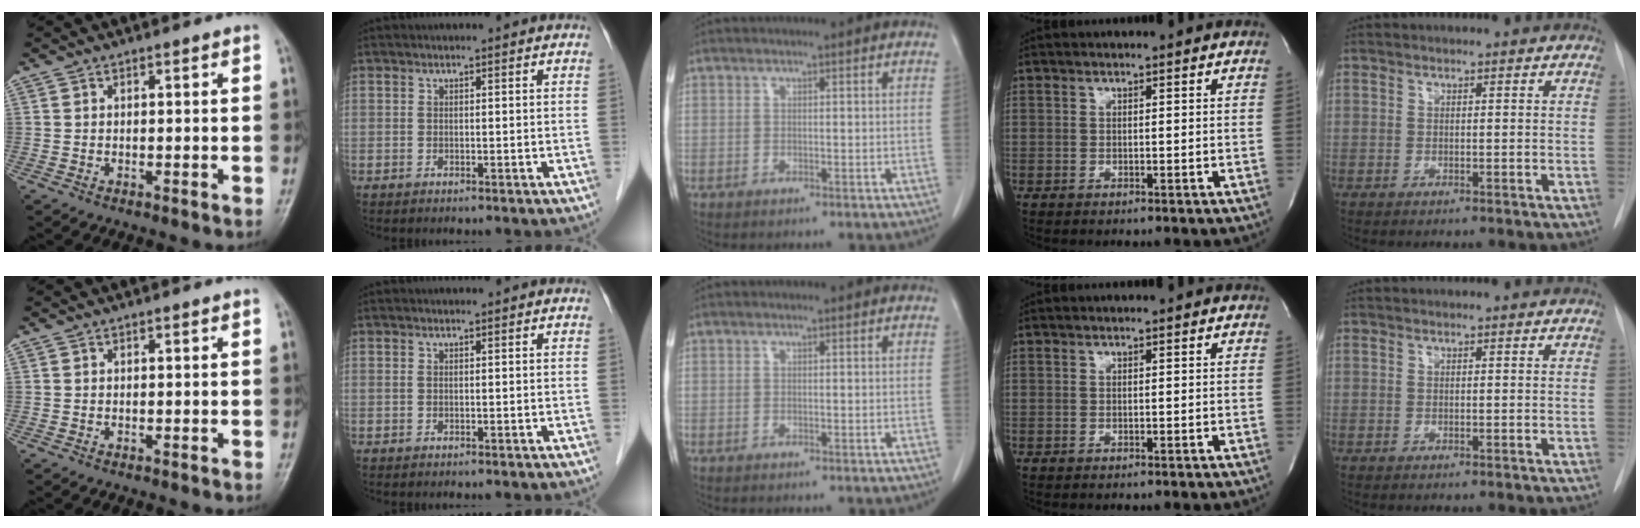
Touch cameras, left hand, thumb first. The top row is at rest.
{}